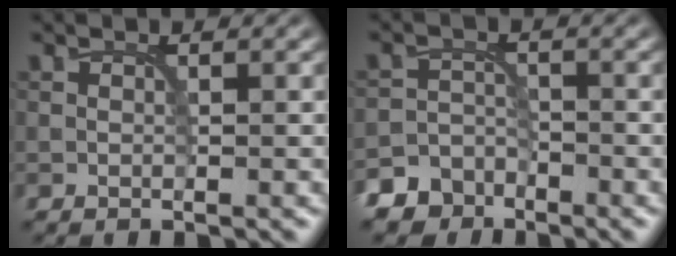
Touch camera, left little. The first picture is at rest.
{"total": 5.5, "force": [-4.4, 3.4, 0.2], "torque": [0.017, -0.006, -0.078]}